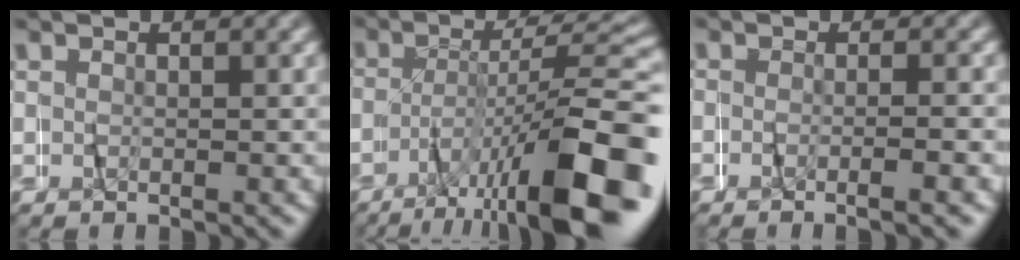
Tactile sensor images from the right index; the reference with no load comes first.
{"total": 12.1, "force": [-6.5, 3.2, 9.7], "torque": [-0.137, 0.000, -0.091]}
{"total": 2.0, "force": [-1.8, -0.5, 0.8], "torque": [-0.020, 0.003, -0.034]}